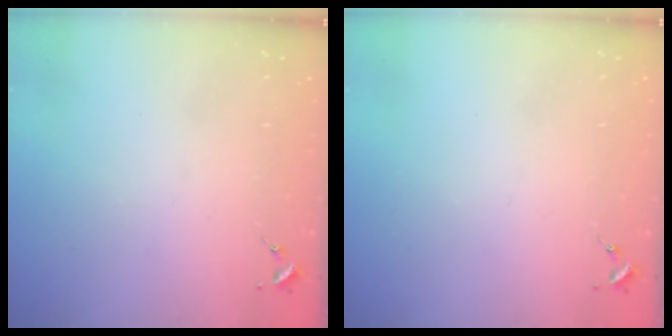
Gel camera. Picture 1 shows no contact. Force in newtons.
{"total": 0.0}